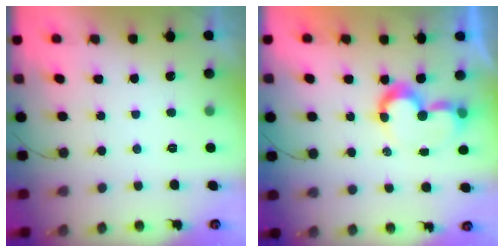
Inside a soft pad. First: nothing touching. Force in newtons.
{"total": 8.8, "press": 8.8, "slide": 0.7}